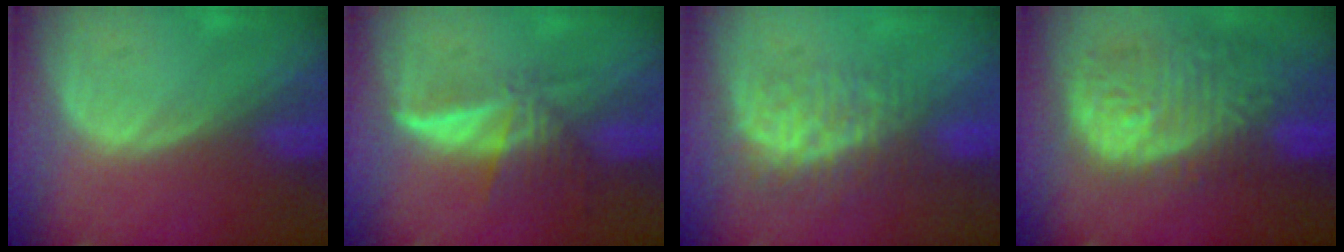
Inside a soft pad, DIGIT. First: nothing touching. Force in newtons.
{"total": 6.0, "press": 5.3, "slide": 2.8}
{"total": 8.6, "press": 7.4, "slide": 4.3}
{"total": 13.0, "press": 11.1, "slide": 6.8}